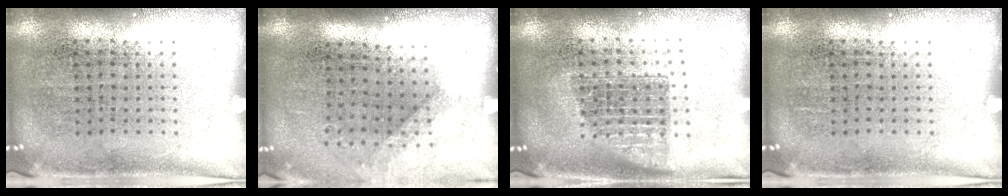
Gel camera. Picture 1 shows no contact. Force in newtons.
{"total": 1.2, "press": 0.9, "slide": 0.7}
{"total": 1.4, "press": 1.1, "slide": 0.8}
{"total": 0.0}